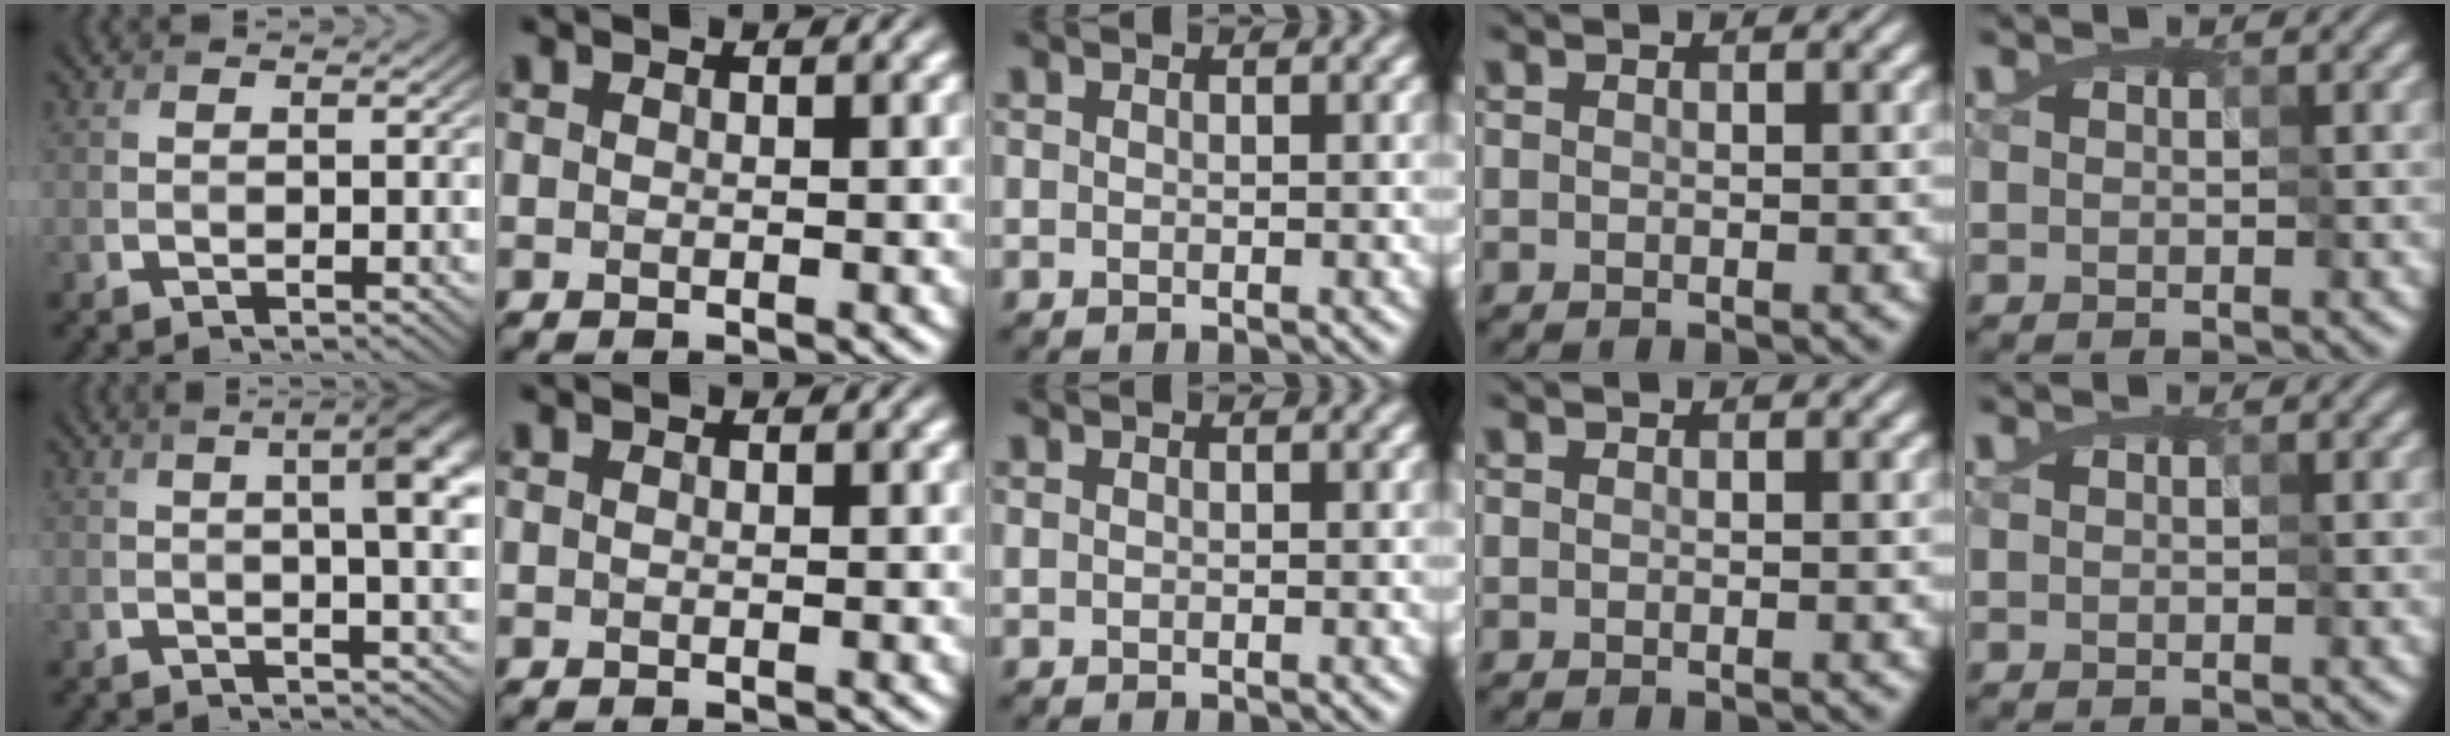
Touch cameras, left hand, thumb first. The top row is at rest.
{"thumb": {"total": 7.1, "force": [1.4, 2.1, 6.6], "torque": [-0.083, 0.016, 0.017]}}